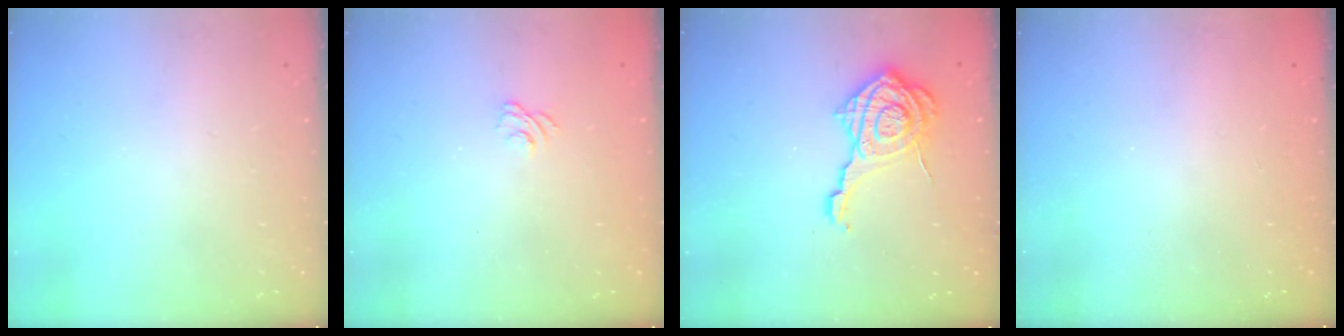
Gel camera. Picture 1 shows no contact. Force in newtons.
{"total": 1.5, "press": 0.9, "slide": 1.2}
{"total": 14.3, "press": 14.3, "slide": 0.9}
{"total": 2.3, "press": 2.2, "slide": 0.7}